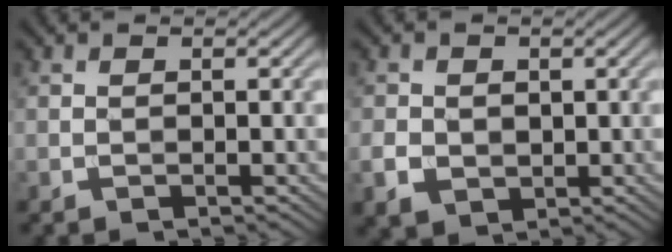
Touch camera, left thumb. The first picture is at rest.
{"total": 3.7, "force": [-0.3, 3.2, 1.8], "torque": [-0.047, -0.006, -0.005]}